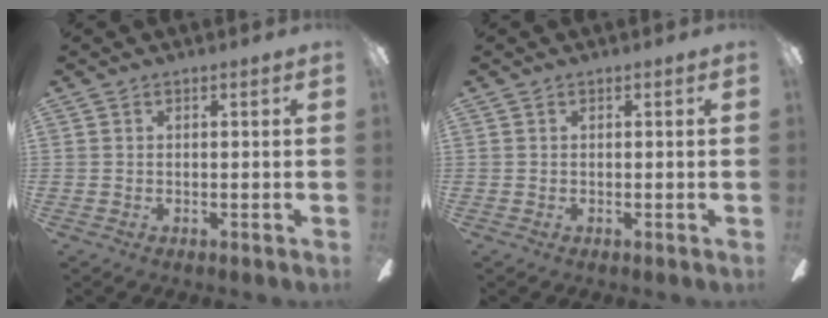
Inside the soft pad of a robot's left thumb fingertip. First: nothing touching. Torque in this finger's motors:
{"motor_torque": [-0.08, -0.03, 0.08, -0.07, 0.00]}